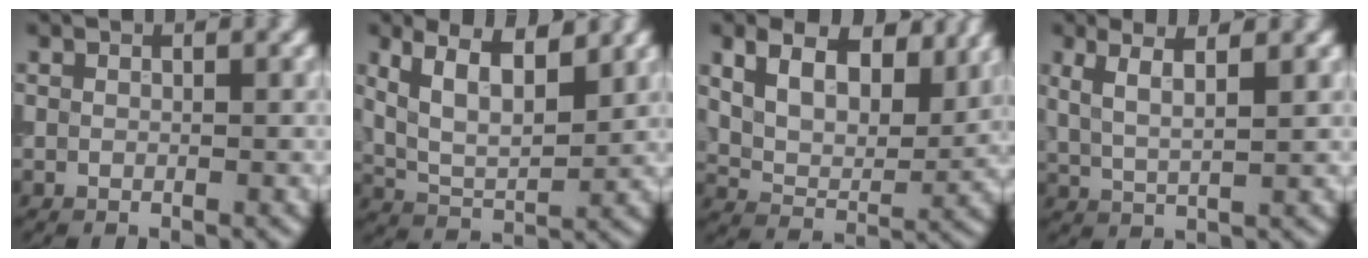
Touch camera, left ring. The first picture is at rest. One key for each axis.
{"total": 6.4, "fx": 3.1, "fy": 2.7, "fz": 4.9, "tx": -0.094, "ty": 0.008, "tz": 0.054}
{"total": 7.7, "fx": 4.0, "fy": 4.2, "fz": 5.1, "tx": -0.094, "ty": 0.002, "tz": 0.066}
{"total": 3.3, "fx": 1.7, "fy": 0.9, "fz": 2.7, "tx": -0.055, "ty": 0.000, "tz": 0.034}